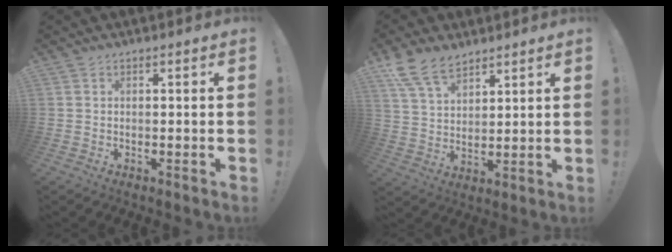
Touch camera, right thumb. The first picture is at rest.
{"total": 11.2, "force": [8.2, 5.6, 5.1], "torque": [-0.107, -0.036, 0.162]}